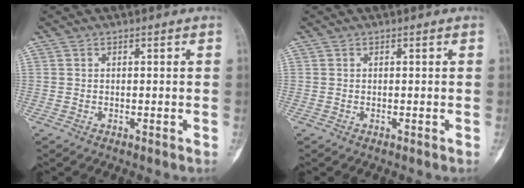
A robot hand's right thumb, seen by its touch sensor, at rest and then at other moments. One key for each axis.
{"total": 0.0}